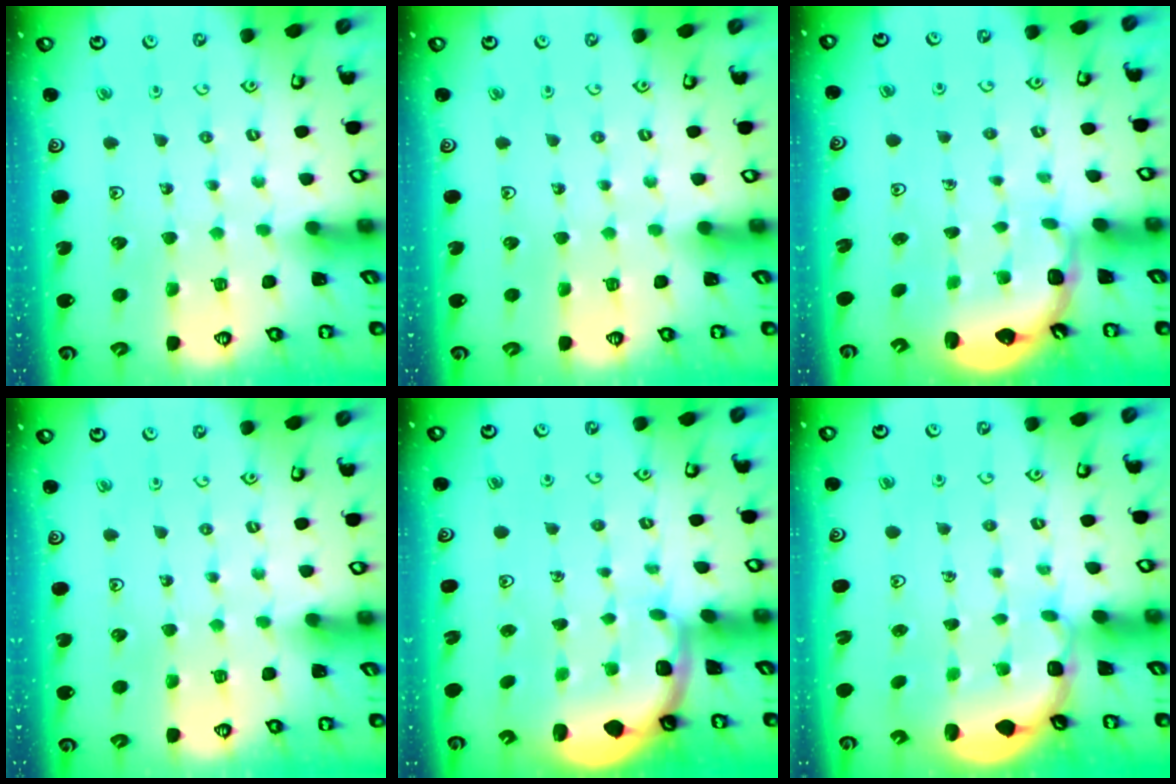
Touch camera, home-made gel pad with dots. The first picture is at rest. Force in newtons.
{"total": 0.0}
{"total": 2.5, "press": 2.1, "slide": 1.3}
{"total": 0.0}
{"total": 1.7, "press": 1.7, "slide": 0.3}
{"total": 2.7, "press": 2.1, "slide": 1.7}